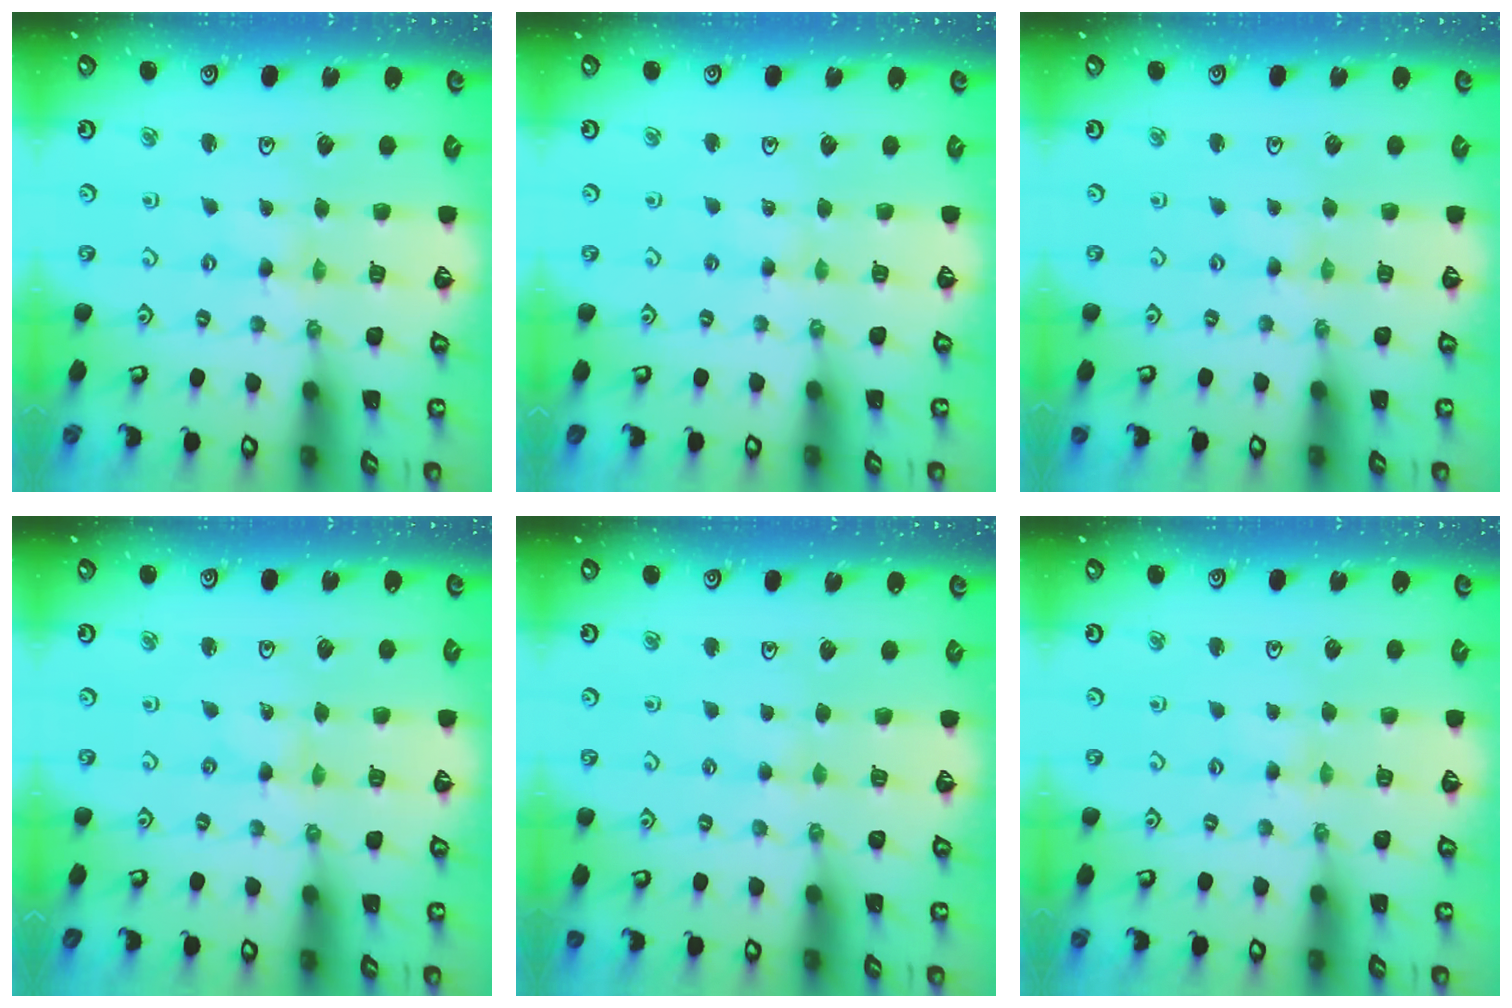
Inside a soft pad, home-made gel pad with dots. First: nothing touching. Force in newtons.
{"total": 1.9, "press": 1.8, "slide": 0.3}
{"total": 0.0}
{"total": 0.0}
{"total": 2.0, "press": 2.0, "slide": 0.4}
{"total": 1.9, "press": 1.9, "slide": 0.4}